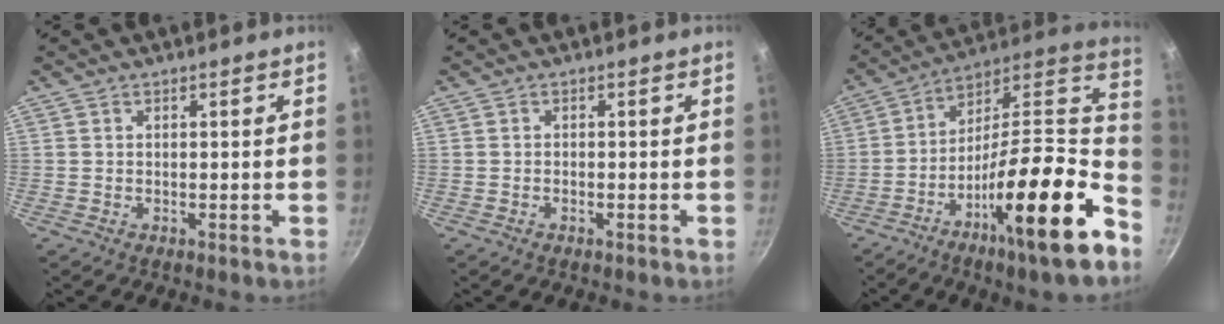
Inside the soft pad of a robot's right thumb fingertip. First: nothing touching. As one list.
[{"total": 0.7, "force": [-0.6, 0.1, 0.4], "torque": [-0.013, 0.005, -0.010]}, {"total": 25.1, "force": [-8.7, 5.9, 22.8], "torque": [-0.323, 0.040, -0.158]}]